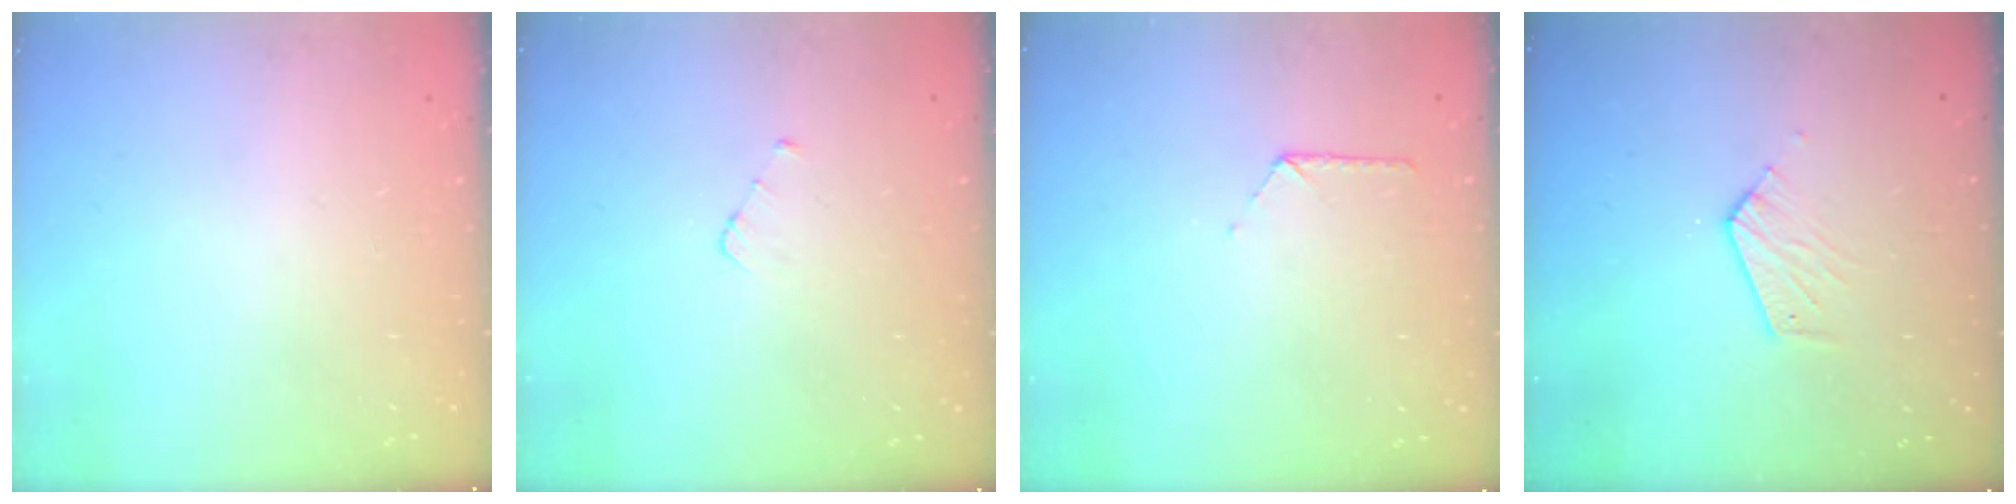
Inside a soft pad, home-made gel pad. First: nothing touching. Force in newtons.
{"total": 2.7, "press": 2.7, "slide": 0.3}
{"total": 6.9, "press": 6.9, "slide": 0.6}
{"total": 5.7, "press": 5.7, "slide": 0.3}